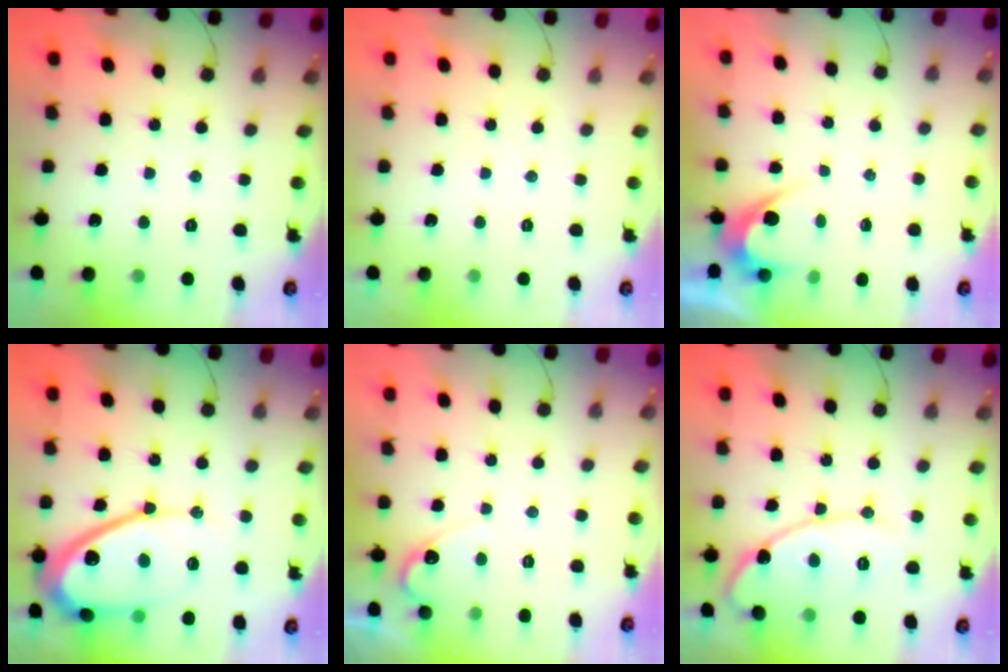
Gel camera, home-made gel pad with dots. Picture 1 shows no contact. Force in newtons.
{"total": 0.0}
{"total": 3.9, "press": 3.9, "slide": 0.3}
{"total": 15.3, "press": 15.2, "slide": 1.5}
{"total": 4.0, "press": 4.0, "slide": 0.3}
{"total": 13.9, "press": 13.9, "slide": 1.1}